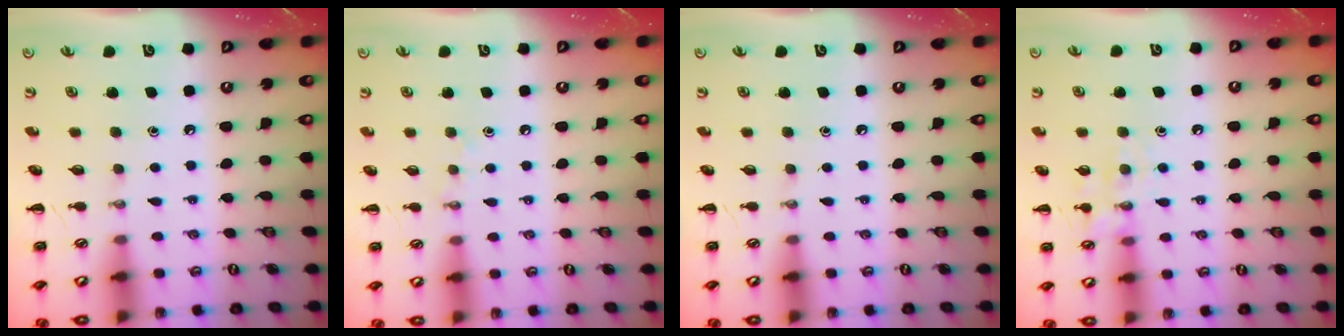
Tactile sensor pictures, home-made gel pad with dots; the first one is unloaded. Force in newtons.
{"total": 3.5, "press": 3.4, "slide": 0.9}
{"total": 0.0}
{"total": 8.6, "press": 8.6, "slide": 0.8}